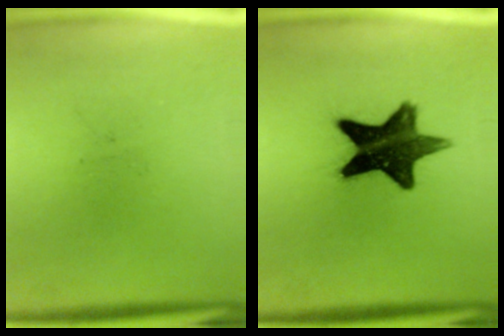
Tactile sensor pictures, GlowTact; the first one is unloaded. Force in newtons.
{"total": 14.8}